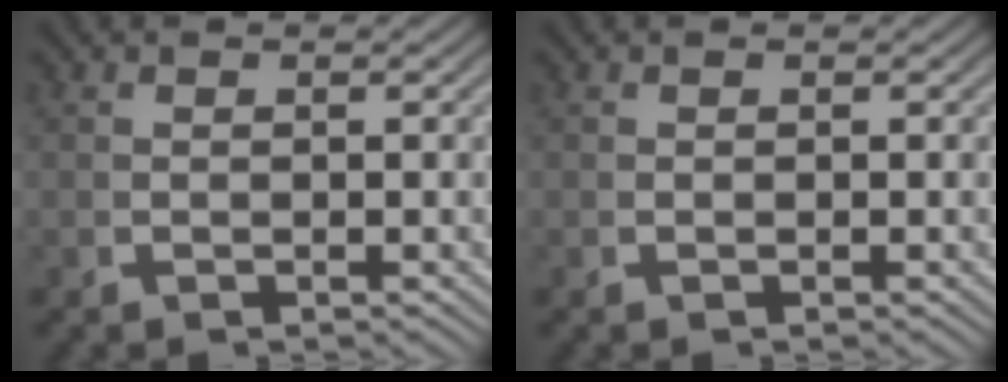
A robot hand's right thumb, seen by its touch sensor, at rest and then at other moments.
{"total": 0.0}